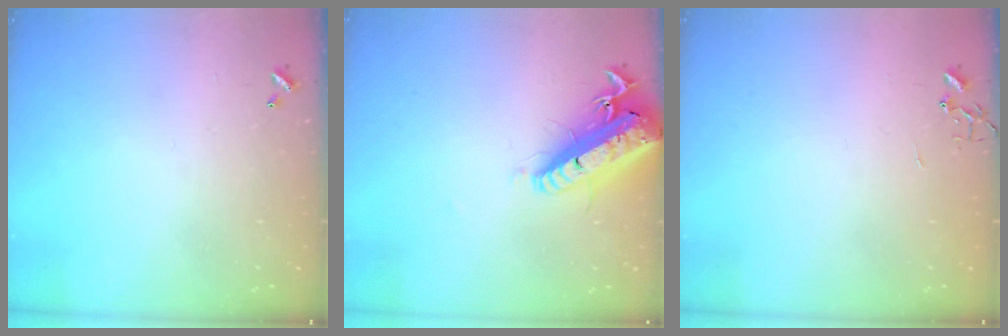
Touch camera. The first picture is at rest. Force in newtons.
{"total": 23.1, "press": 22.6, "slide": 5.0}
{"total": 0.0}